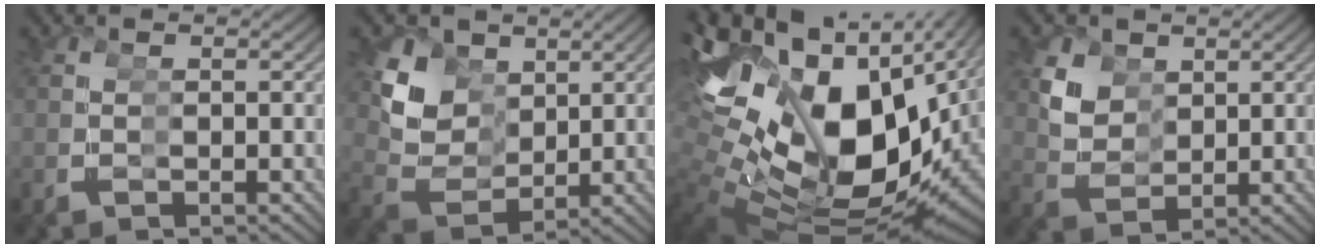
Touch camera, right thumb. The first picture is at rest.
{"total": 7.2, "force": [2.0, 5.7, 3.8], "torque": [-0.102, -0.027, 0.046]}
{"total": 26.8, "force": [0.9, 18.5, 19.4], "torque": [-0.354, -0.030, 0.028]}
{"total": 4.2, "force": [1.7, 3.5, 1.8], "torque": [-0.044, -0.021, 0.042]}